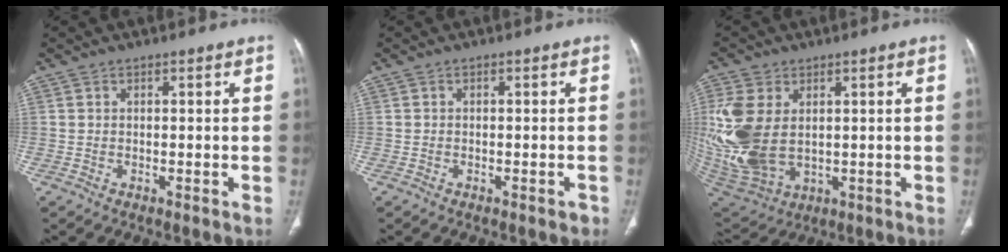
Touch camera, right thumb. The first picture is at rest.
{"total": 1.2, "force": [-0.8, 0.5, 0.8], "torque": [-0.009, 0.001, -0.010]}
{"total": 17.8, "force": [1.8, 11.7, 13.2], "torque": [-0.309, -0.020, 0.058]}